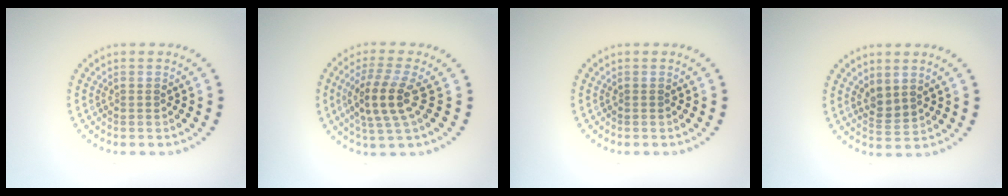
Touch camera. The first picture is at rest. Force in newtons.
{"total": 4.0, "press": 3.4, "slide": 2.1}
{"total": 0.0}
{"total": 1.9, "press": 1.6, "slide": 1.0}